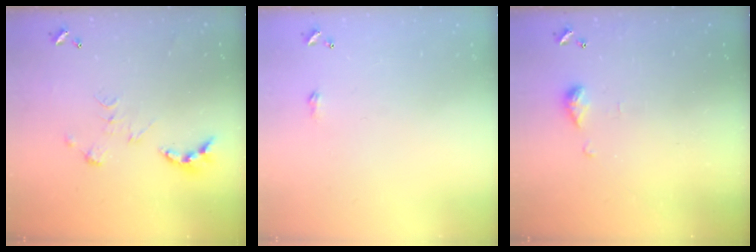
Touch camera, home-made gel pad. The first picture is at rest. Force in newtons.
{"total": 1.8, "press": 1.8, "slide": 0.3}
{"total": 5.6, "press": 5.5, "slide": 0.7}